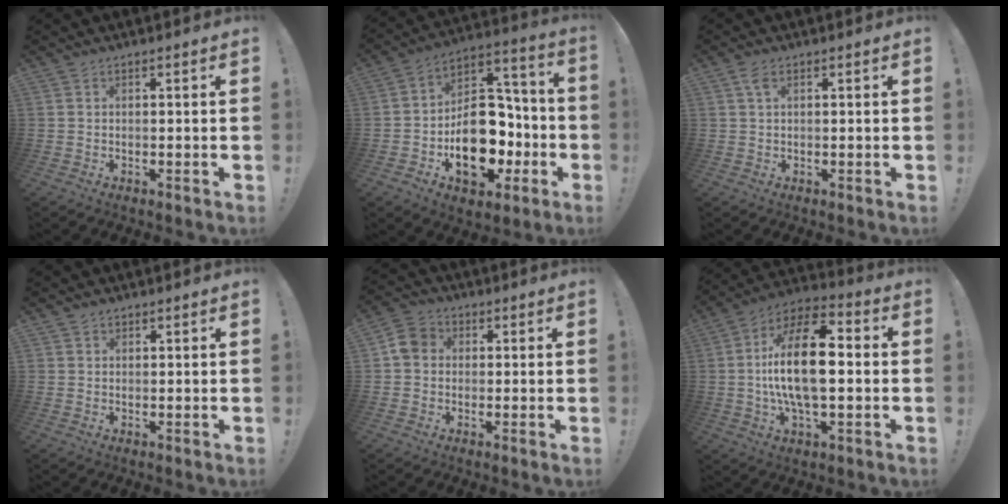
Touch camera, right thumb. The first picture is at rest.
{"total": 21.2, "force": [-6.9, 14.2, 14.1], "torque": [-0.206, 0.045, -0.095]}
{"total": 2.6, "force": [1.1, 1.3, 2.0], "torque": [-0.034, 0.001, 0.018]}
{"total": 1.0, "force": [0.7, 0.8, 0.0], "torque": [0.002, -0.002, 0.013]}
{"total": 6.4, "force": [0.3, 5.6, 3.1], "torque": [-0.051, 0.018, 0.008]}
{"total": 19.0, "force": [-0.3, 8.2, 17.1], "torque": [-0.320, 0.005, -0.015]}